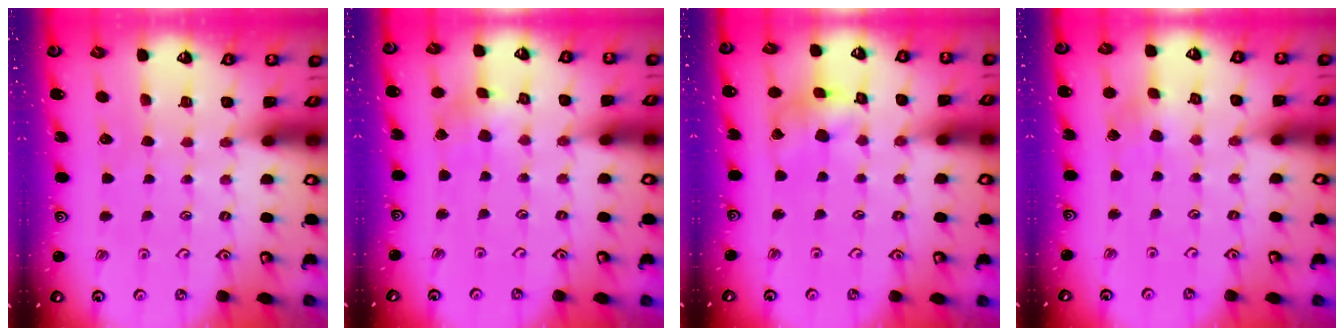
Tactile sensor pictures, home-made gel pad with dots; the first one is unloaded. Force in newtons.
{"total": 1.5, "press": 1.5, "slide": 0.2}
{"total": 7.2, "press": 7.2, "slide": 0.9}
{"total": 2.4, "press": 2.3, "slide": 0.6}